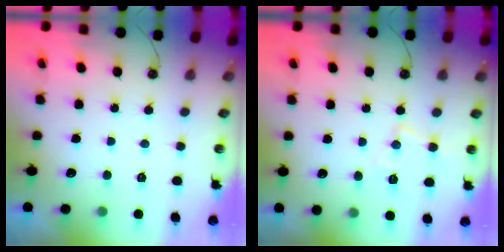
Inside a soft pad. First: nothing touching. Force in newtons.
{"total": 7.2, "press": 7.2, "slide": 0.4}